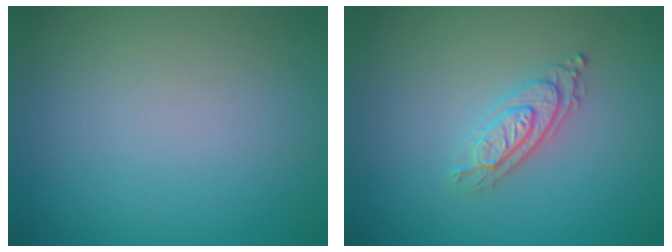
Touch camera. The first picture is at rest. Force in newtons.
{"total": 2.6, "press": 2.3, "slide": 1.3}